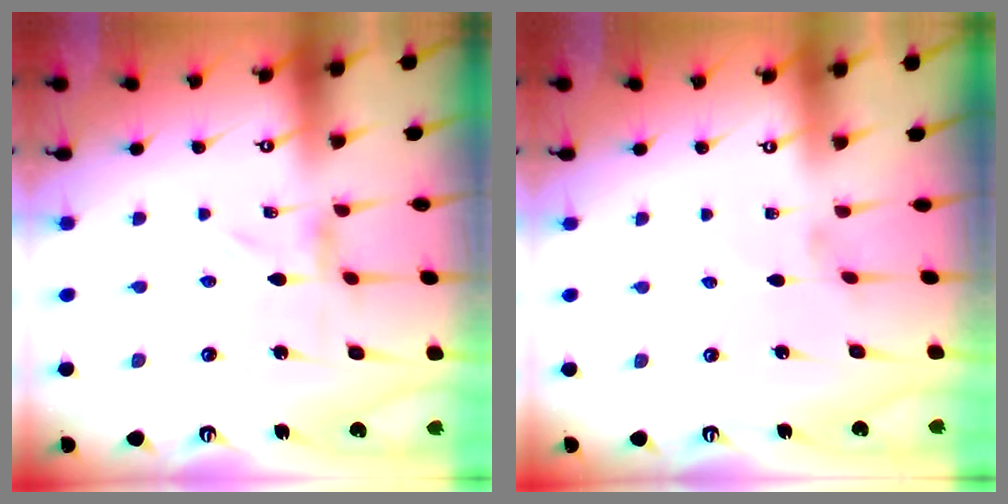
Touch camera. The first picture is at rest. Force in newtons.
{"total": 0.7, "press": 0.7, "slide": 0.2}